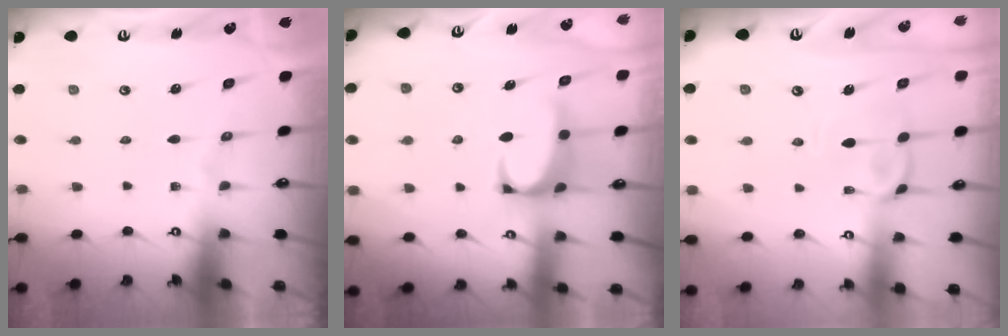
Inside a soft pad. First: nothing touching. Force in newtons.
{"total": 1.6, "press": 1.4, "slide": 0.7}
{"total": 4.3, "press": 4.1, "slide": 1.4}